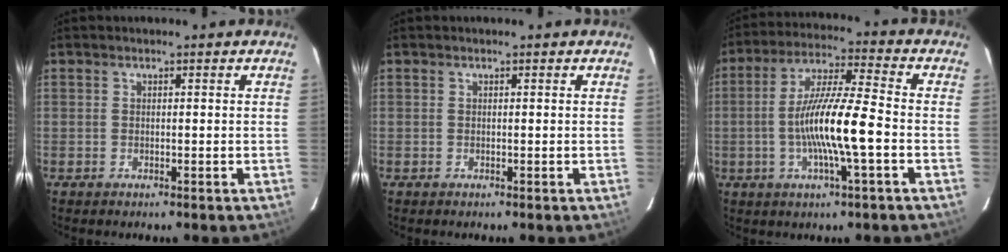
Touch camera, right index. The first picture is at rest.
{"total": 0.0}
{"total": 12.9, "force": [-3.1, 0.9, 12.5], "torque": [-0.238, 0.003, -0.060]}